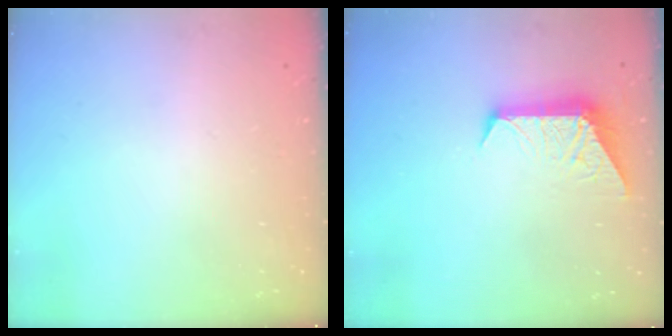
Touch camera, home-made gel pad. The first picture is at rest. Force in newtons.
{"total": 8.4, "press": 8.4, "slide": 0.6}